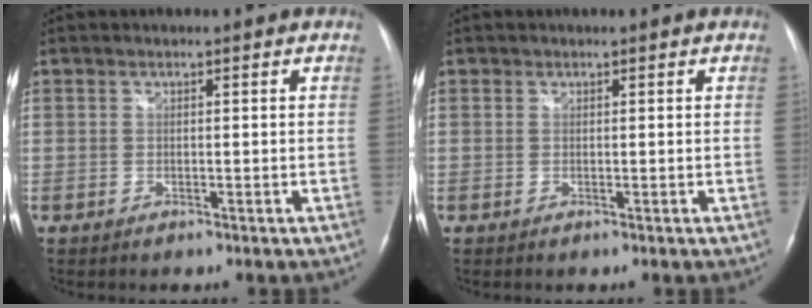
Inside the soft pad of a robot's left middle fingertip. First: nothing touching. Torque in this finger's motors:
{"motor_torque": [-0.17, -0.04, -0.14, -0.01]}